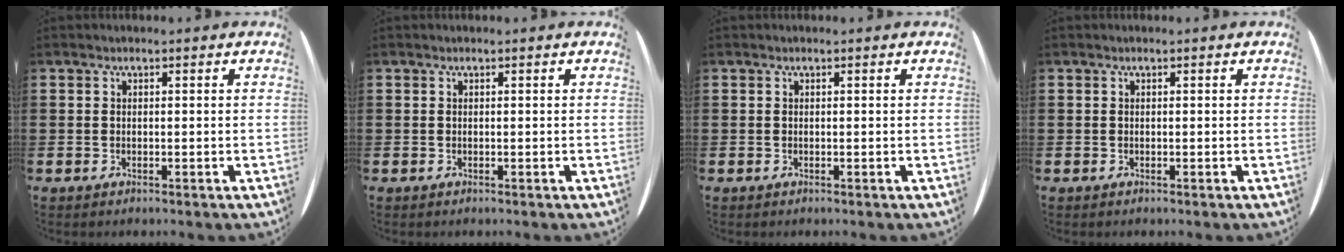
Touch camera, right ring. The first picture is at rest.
{"total": 0.0}
{"total": 0.0}
{"total": 0.0}